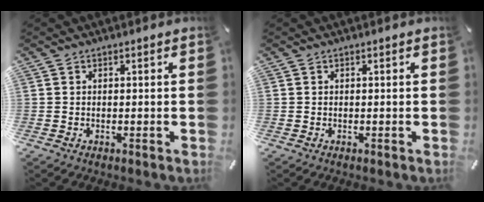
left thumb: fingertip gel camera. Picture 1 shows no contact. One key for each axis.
{"total": 0.0}